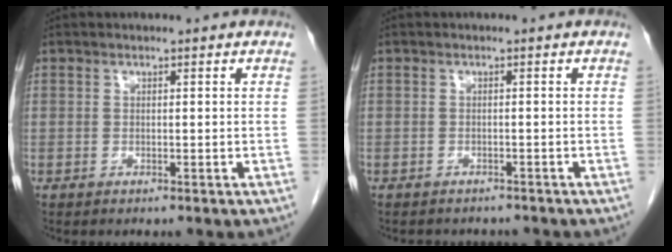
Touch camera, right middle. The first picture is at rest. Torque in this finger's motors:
{"motor_torque": [0.04, -0.03, 0.00, 0.00]}